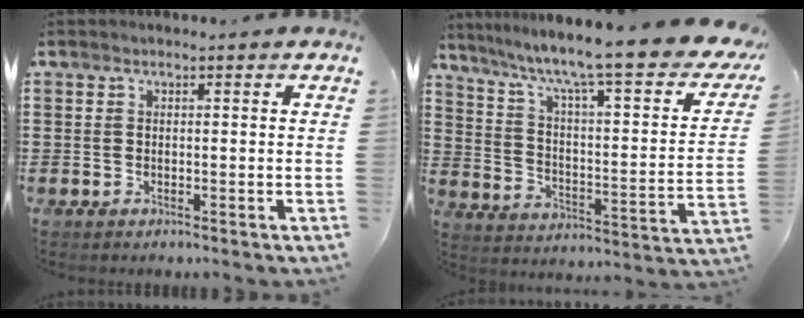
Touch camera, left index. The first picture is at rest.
{"total": 9.1, "force": [6.8, 0.4, 6.1], "torque": [-0.128, -0.061, 0.100]}